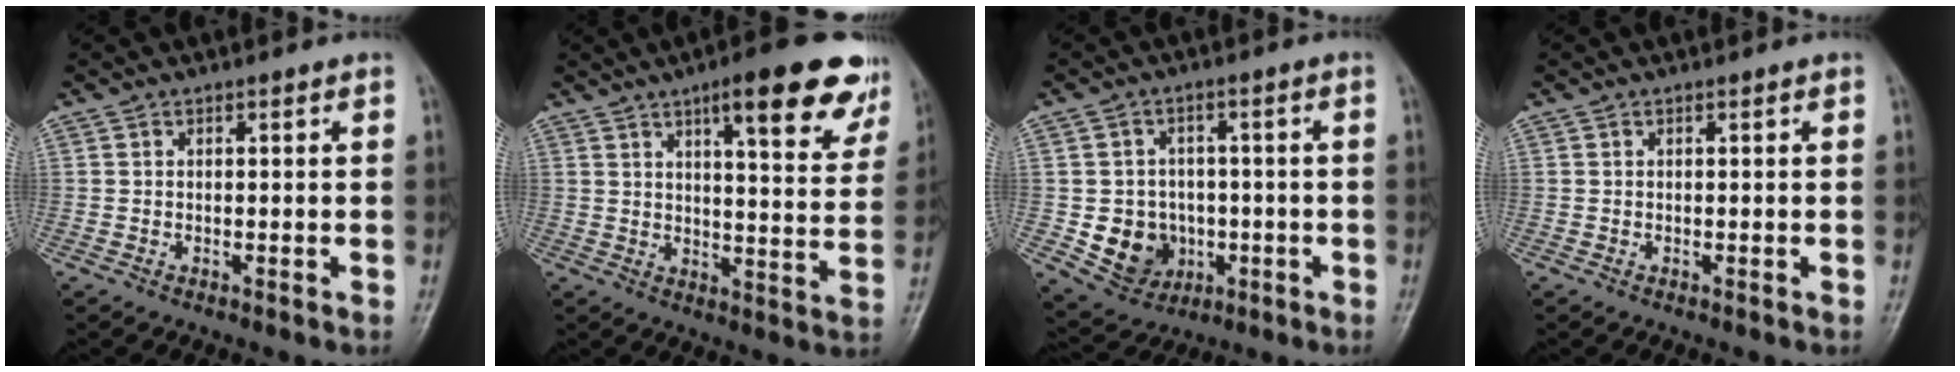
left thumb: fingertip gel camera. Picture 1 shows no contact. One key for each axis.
{"total": 17.0, "fx": 10.2, "fy": 4.6, "fz": 12.8, "tx": -0.131, "ty": -0.043, "tz": 0.130}
{"total": 9.0, "fx": -1.6, "fy": 8.1, "fz": 3.6, "tx": -0.025, "ty": 0.008, "tz": -0.014}
{"total": 0.0}